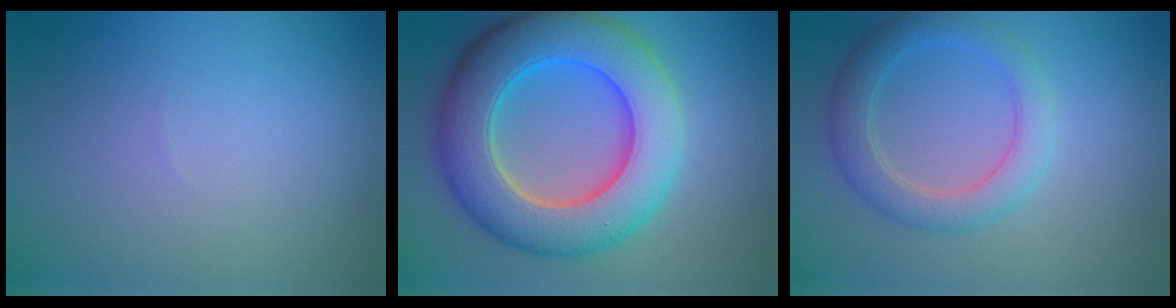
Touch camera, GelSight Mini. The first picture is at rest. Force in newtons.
{"total": 10.9, "press": 10.9, "slide": 0.0}
{"total": 3.6, "press": 3.6, "slide": 0.1}